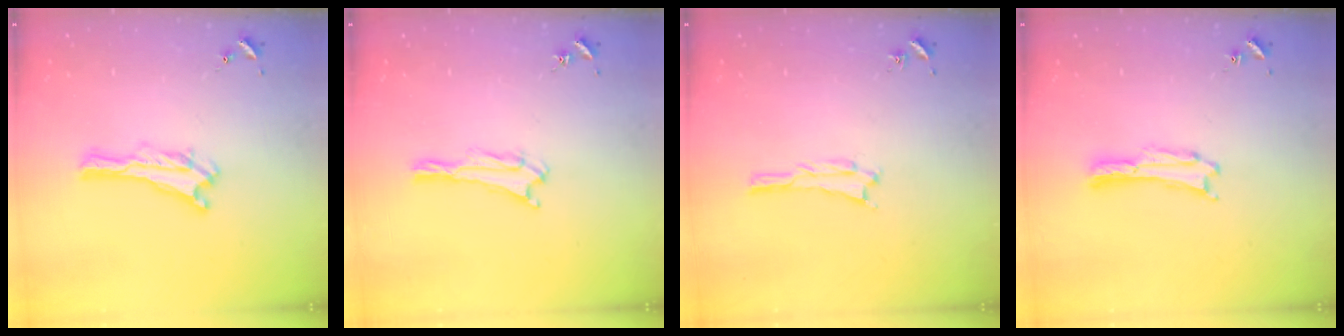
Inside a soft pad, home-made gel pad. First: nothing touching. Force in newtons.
{"total": 0.7, "press": 0.7, "slide": 0.1}
{"total": 1.1, "press": 1.1, "slide": 0.1}
{"total": 0.7, "press": 0.7, "slide": 0.1}